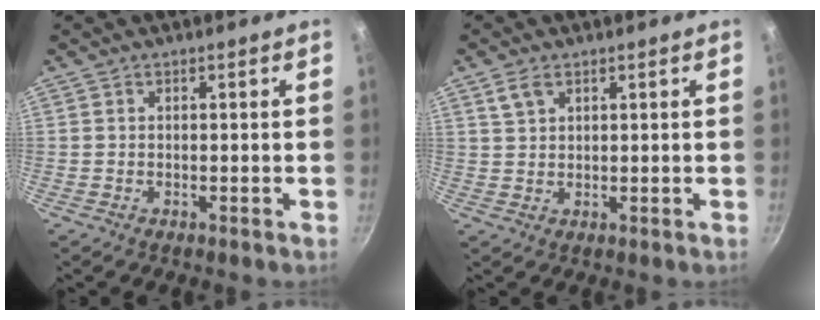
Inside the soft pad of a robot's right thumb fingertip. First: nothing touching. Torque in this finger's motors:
{"motor_torque": [-0.53, 0.54, -0.29, 0.18, 0.12]}